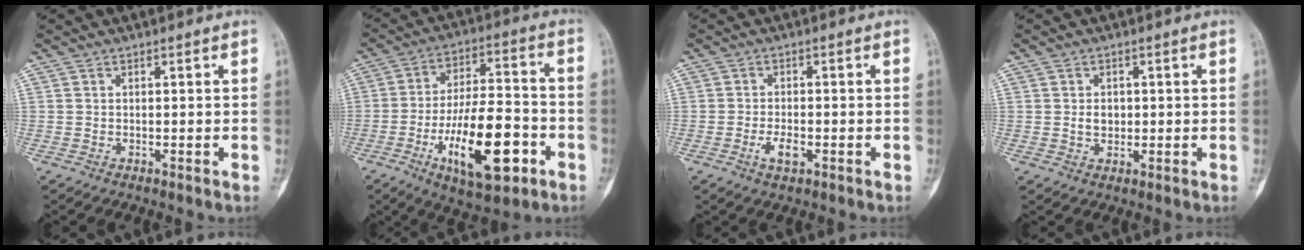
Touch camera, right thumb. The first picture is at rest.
{"total": 19.0, "force": [-7.0, 7.7, 16.0], "torque": [-0.251, 0.030, -0.106]}
{"total": 3.4, "force": [-1.3, 1.6, 2.7], "torque": [-0.049, 0.001, -0.022]}
{"total": 2.7, "force": [0.2, 2.2, 1.6], "torque": [-0.016, 0.001, 0.005]}